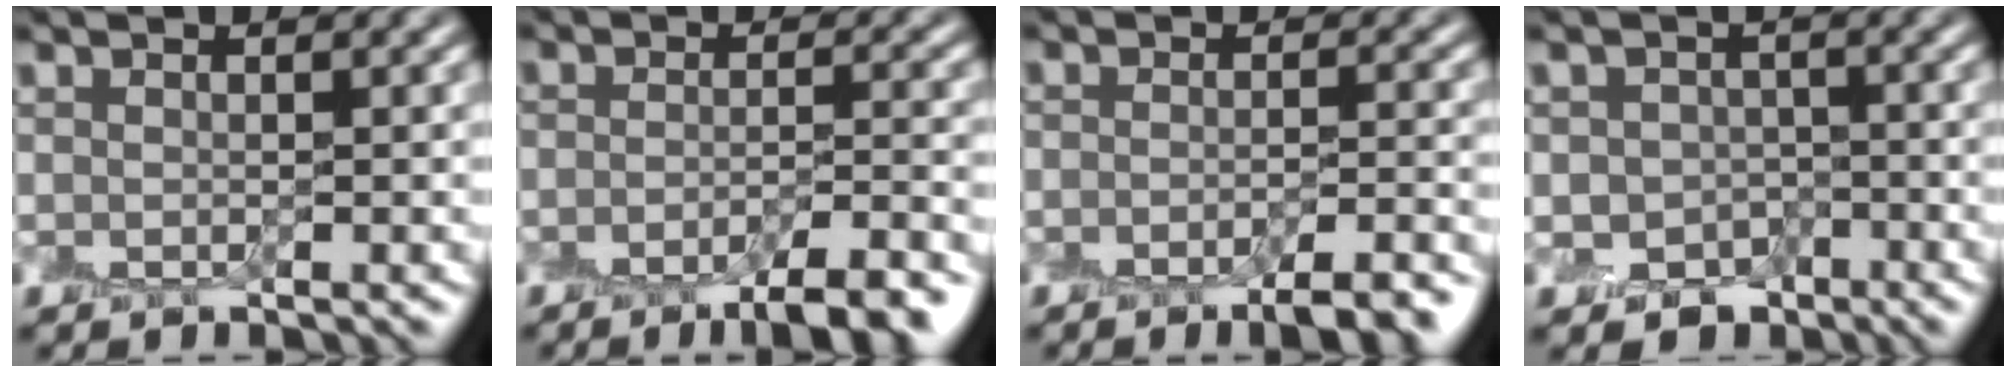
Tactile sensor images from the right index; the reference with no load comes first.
{"total": 5.8, "force": [-3.9, 1.3, 4.1], "torque": [-0.045, 0.004, -0.061]}
{"total": 4.7, "force": [-3.2, 1.1, 3.2], "torque": [-0.031, 0.002, -0.049]}
{"total": 3.3, "force": [-1.4, 2.8, 1.1], "torque": [-0.020, -0.004, -0.023]}